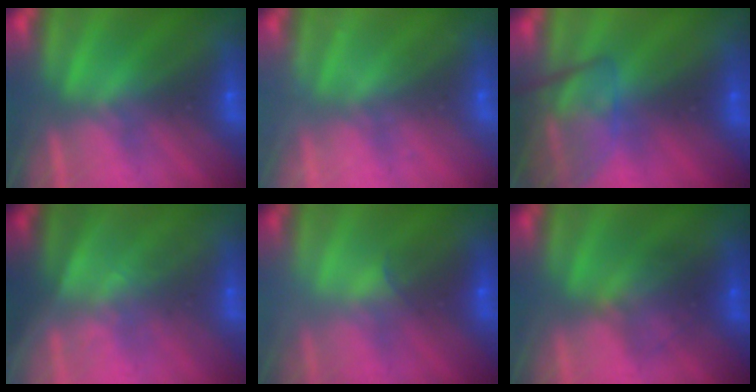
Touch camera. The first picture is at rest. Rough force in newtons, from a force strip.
{"total": 2.2}
{"total": 8.3}
{"total": 1.5}
{"total": 2.0}
{"total": 1.8}